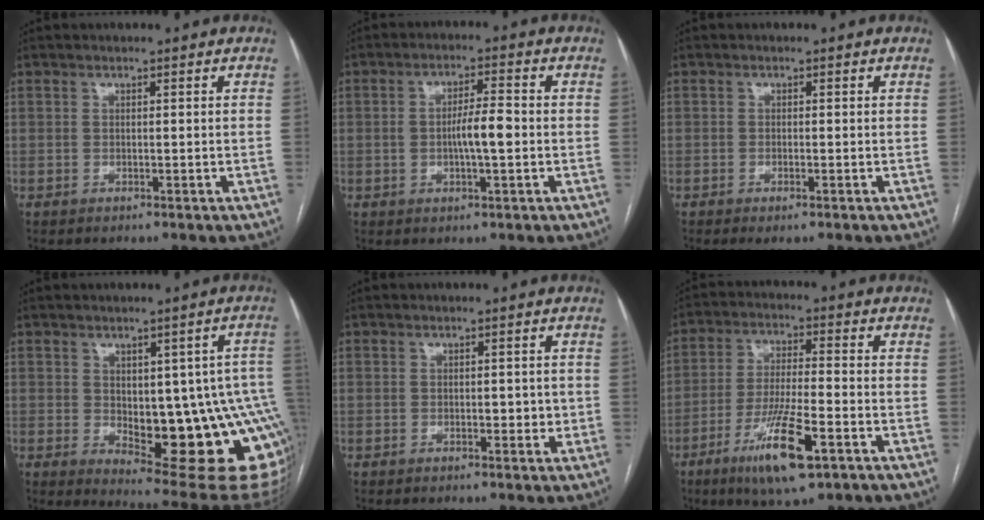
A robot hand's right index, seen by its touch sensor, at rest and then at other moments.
{"total": 5.3, "force": [-0.6, 1.0, 5.2], "torque": [-0.093, 0.007, -0.009]}
{"total": 1.4, "force": [-0.8, 0.2, 1.1], "torque": [-0.017, -0.003, -0.011]}
{"total": 19.7, "force": [-3.1, 6.7, 18.3], "torque": [-0.149, 0.013, -0.012]}
{"total": 0.7, "force": [-0.1, 0.3, 0.6], "torque": [-0.009, 0.000, -0.003]}
{"total": 11.8, "force": [-6.0, 1.6, 10.0], "torque": [-0.188, -0.021, -0.104]}